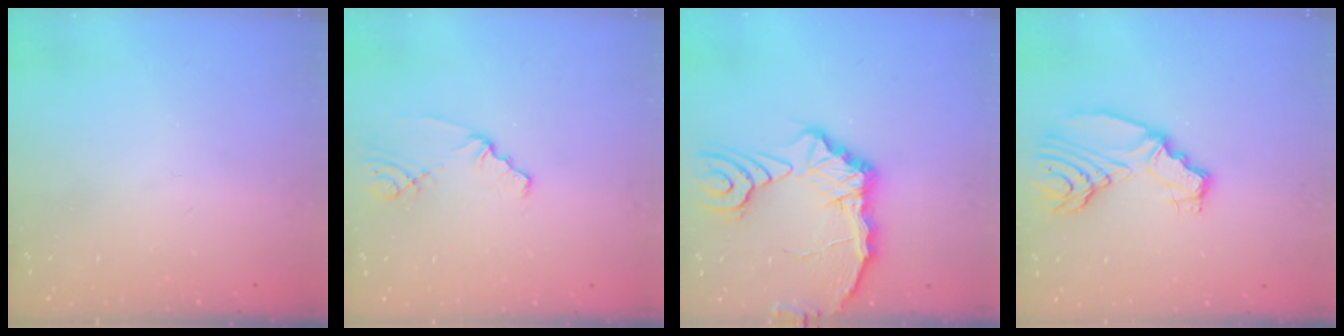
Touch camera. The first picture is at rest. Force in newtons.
{"total": 1.1, "press": 1.1, "slide": 0.2}
{"total": 15.1, "press": 15.0, "slide": 2.0}
{"total": 10.2, "press": 10.2, "slide": 1.1}